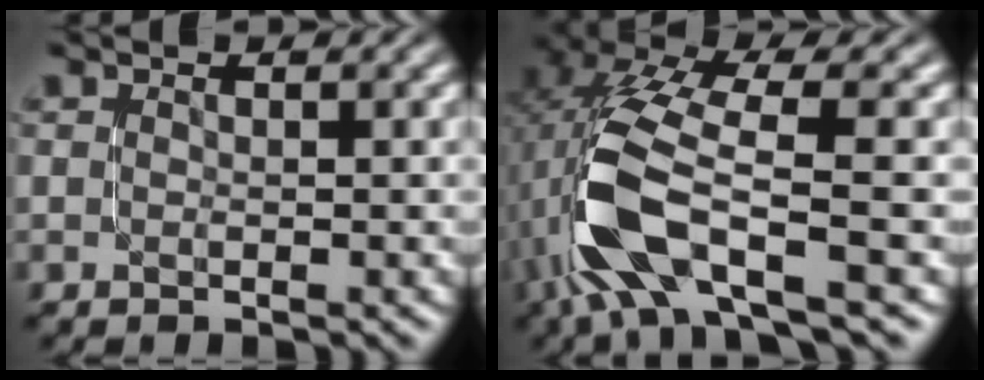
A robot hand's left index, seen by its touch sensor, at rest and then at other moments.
{"total": 9.1, "force": [-2.2, 3.0, 8.3], "torque": [-0.181, 0.007, -0.048]}